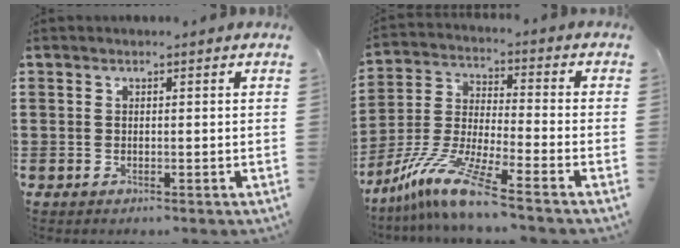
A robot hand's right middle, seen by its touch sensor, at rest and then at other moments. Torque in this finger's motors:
{"motor_torque": [1.98, -0.16, 0.49, 0.21]}